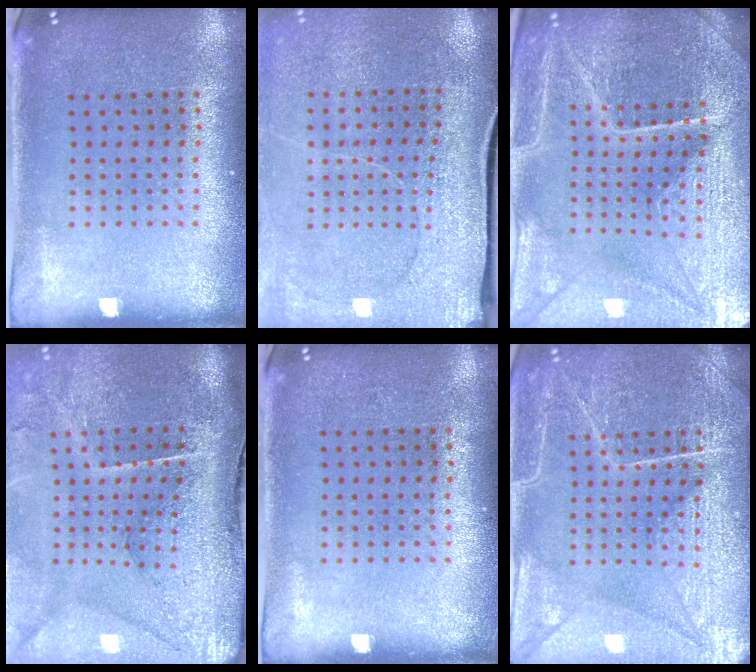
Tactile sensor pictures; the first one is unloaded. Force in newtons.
{"total": 3.0, "press": 2.8, "slide": 1.1}
{"total": 5.3, "press": 4.9, "slide": 1.9}
{"total": 4.8, "press": 3.8, "slide": 3.0}
{"total": 0.0}
{"total": 6.7, "press": 6.6, "slide": 0.8}